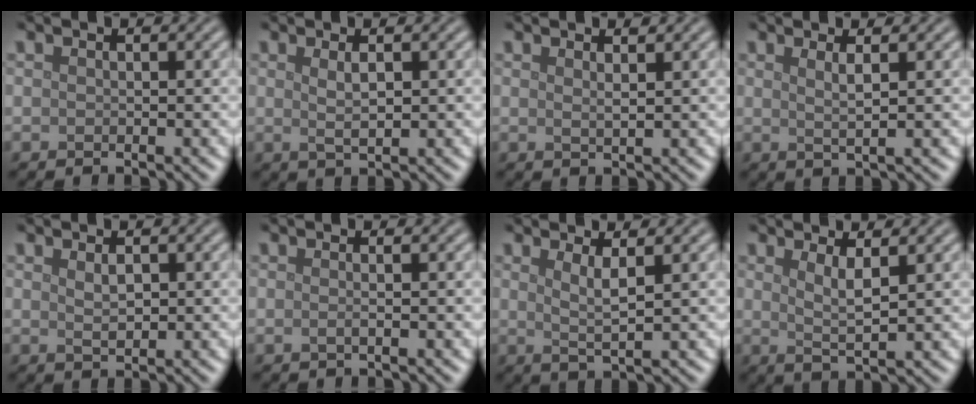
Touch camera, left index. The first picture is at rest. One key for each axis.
{"total": 1.9, "fx": 0.6, "fy": 0.5, "fz": 1.8, "tx": -0.030, "ty": -0.004, "tz": 0.011}
{"total": 1.2, "fx": 0.9, "fy": 0.3, "fz": 0.8, "tx": -0.008, "ty": 0.000, "tz": 0.010}
{"total": 2.0, "fx": 0.9, "fy": 0.5, "fz": 1.7, "tx": -0.032, "ty": 0.003, "tz": 0.010}
{"total": 1.4, "fx": 0.6, "fy": 0.6, "fz": 1.1, "tx": -0.023, "ty": -0.003, "tz": 0.015}
{"total": 1.2, "fx": 0.1, "fy": 0.5, "fz": 1.1, "tx": -0.016, "ty": -0.007, "tz": -0.009}
{"total": 2.4, "fx": 1.0, "fy": 0.5, "fz": 2.1, "tx": -0.036, "ty": -0.007, "tz": 0.019}
{"total": 2.7, "fx": 1.2, "fy": 0.6, "fz": 2.4, "tx": -0.040, "ty": -0.008, "tz": 0.023}